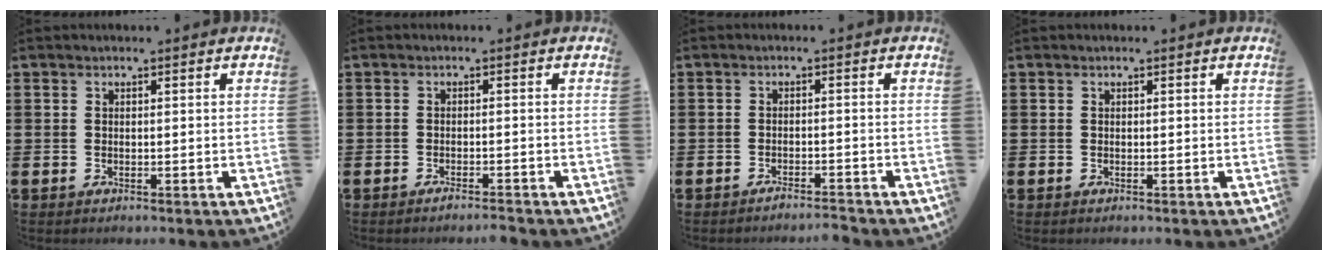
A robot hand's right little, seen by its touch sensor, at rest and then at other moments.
{"total": 1.2, "force": [-1.2, 0.0, 0.5], "torque": [-0.008, -0.001, -0.022]}
{"total": 1.8, "force": [-1.8, -0.1, 0.2], "torque": [-0.005, 0.003, -0.035]}
{"total": 0.0}